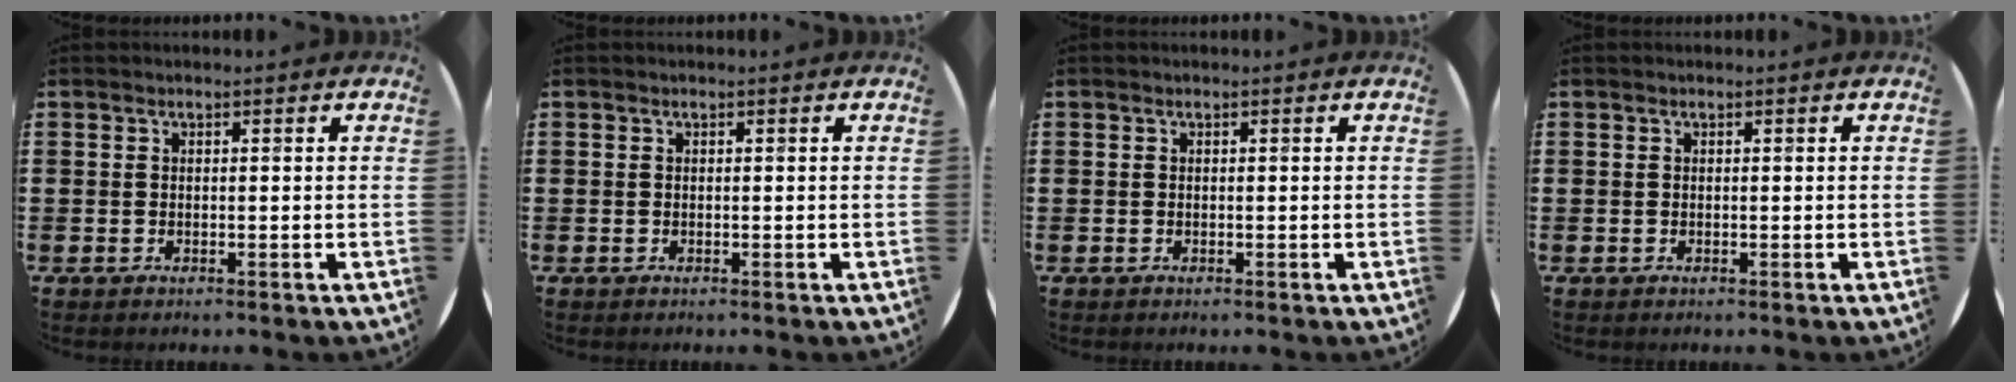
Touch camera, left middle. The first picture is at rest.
{"total": 0.0}
{"total": 0.0}
{"total": 0.0}